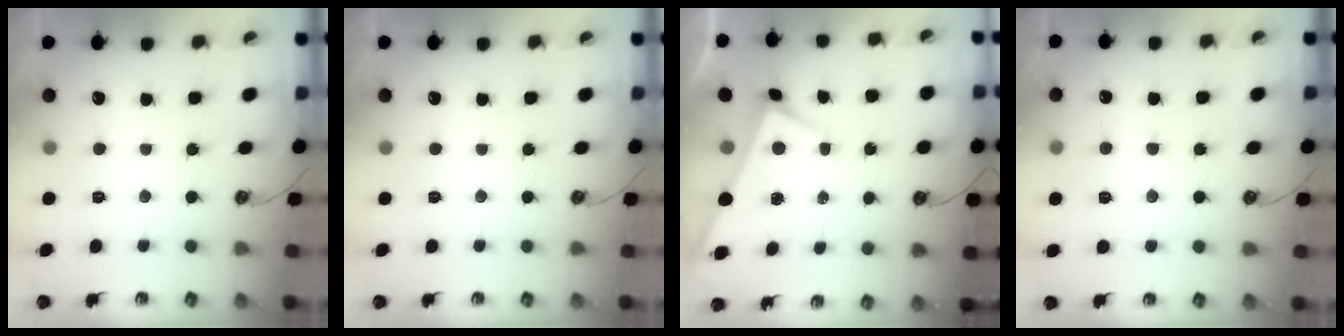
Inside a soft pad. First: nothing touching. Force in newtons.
{"total": 0.0}
{"total": 3.0, "press": 3.0, "slide": 0.1}
{"total": 1.4, "press": 1.3, "slide": 0.4}